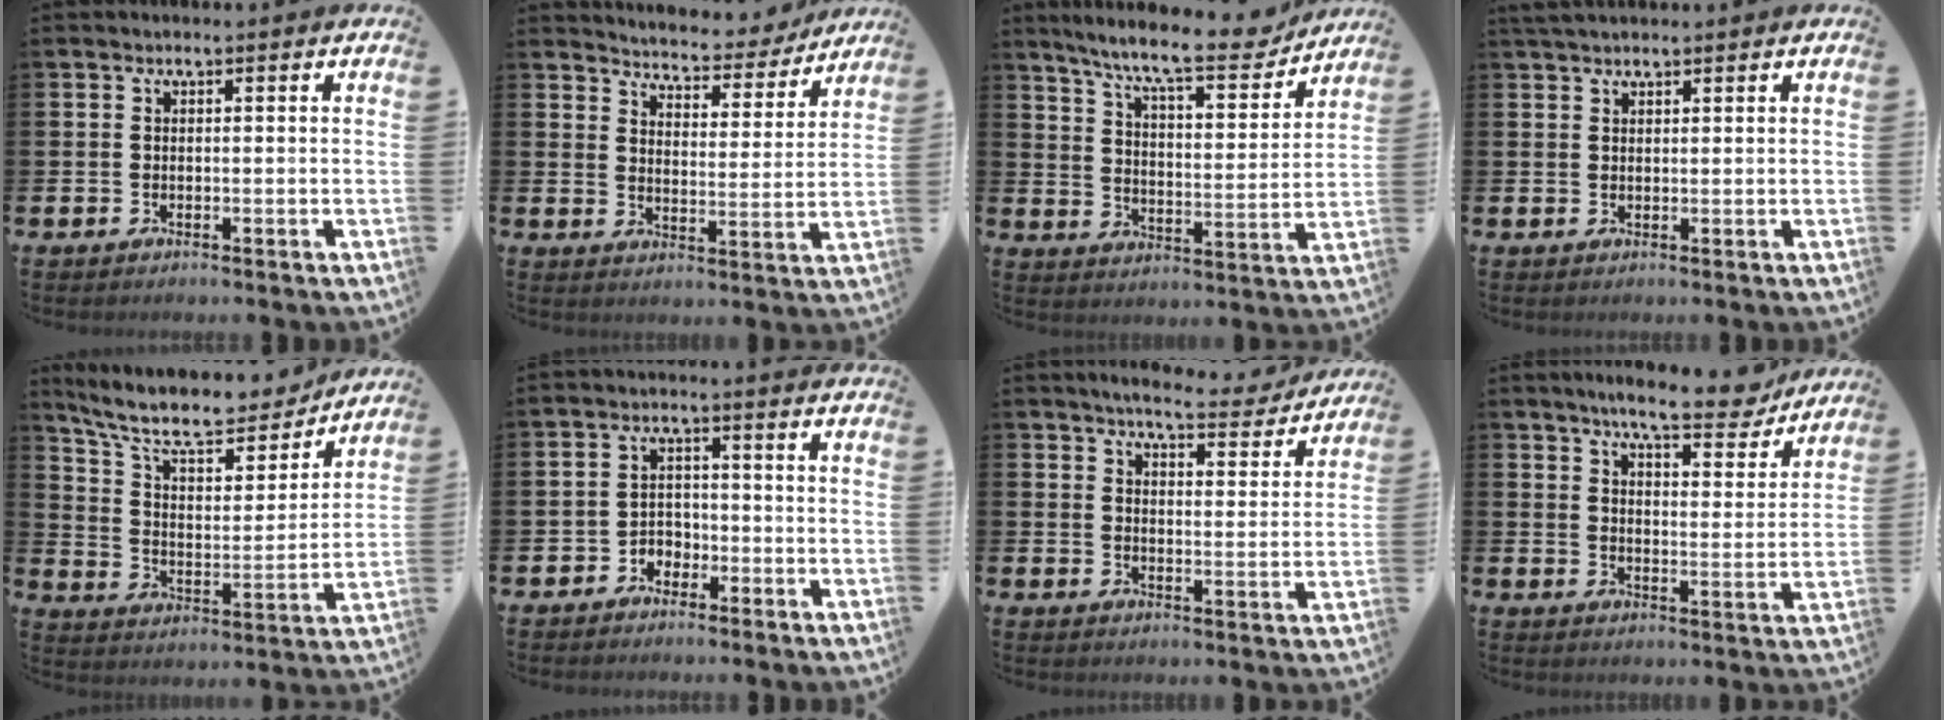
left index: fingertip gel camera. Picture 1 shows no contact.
{"total": 5.2, "force": [5.1, 0.7, 0.2], "torque": [-0.027, -0.043, 0.085]}
{"total": 10.4, "force": [9.2, 1.3, 4.7], "torque": [-0.111, -0.054, 0.155]}
{"total": 1.9, "force": [1.7, 0.5, 0.7], "torque": [-0.004, 0.000, 0.029]}
{"total": 11.3, "force": [9.9, 3.2, 4.5], "torque": [-0.117, -0.064, 0.168]}
{"total": 2.6, "force": [-2.1, 1.6, 0.2], "torque": [-0.018, 0.006, -0.047]}
{"total": 5.7, "force": [5.4, 0.6, 1.8], "torque": [-0.042, -0.032, 0.089]}
{"total": 8.6, "force": [7.7, 1.4, 3.5], "torque": [-0.063, -0.042, 0.132]}